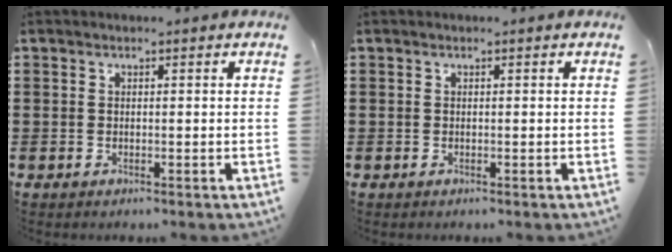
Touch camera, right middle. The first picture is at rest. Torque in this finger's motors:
{"motor_torque": [0.21, -0.08, 0.10, 0.00]}